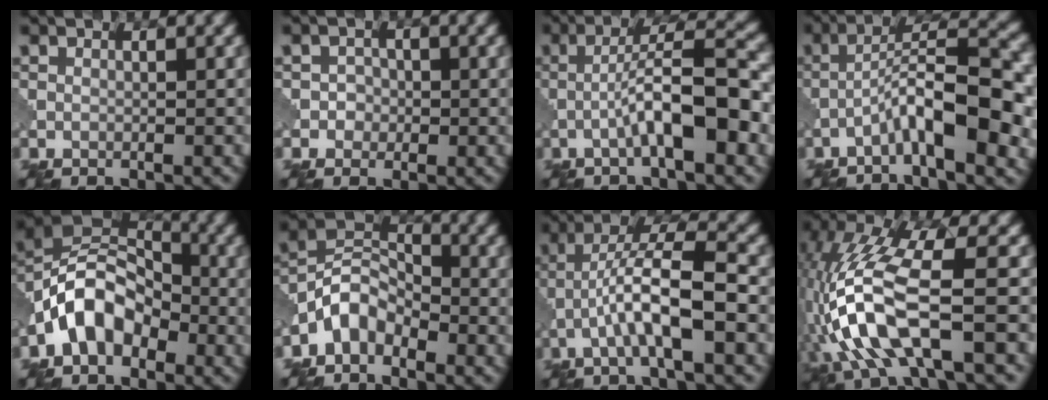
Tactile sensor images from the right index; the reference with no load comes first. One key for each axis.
{"total": 1.5, "fx": -0.3, "fy": 1.5, "fz": 0.3, "tx": 0.013, "ty": 0.000, "tz": -0.010}
{"total": 7.1, "fx": -2.0, "fy": 1.3, "fz": 6.6, "tx": -0.109, "ty": 0.020, "tz": -0.036}
{"total": 8.6, "fx": -3.4, "fy": 2.0, "fz": 7.7, "tx": -0.126, "ty": 0.022, "tz": -0.063}
{"total": 7.0, "fx": -2.7, "fy": 4.6, "fz": 4.6, "tx": -0.079, "ty": 0.018, "tz": -0.064}
{"total": 4.3, "fx": -2.7, "fy": 2.5, "fz": 2.1, "tx": -0.039, "ty": 0.012, "tz": -0.067}
{"total": 6.4, "fx": -1.9, "fy": 1.0, "fz": 6.0, "tx": -0.114, "ty": 0.022, "tz": -0.039}
{"total": 10.2, "fx": -2.6, "fy": 3.3, "fz": 9.3, "tx": -0.209, "ty": 0.010, "tz": -0.054}